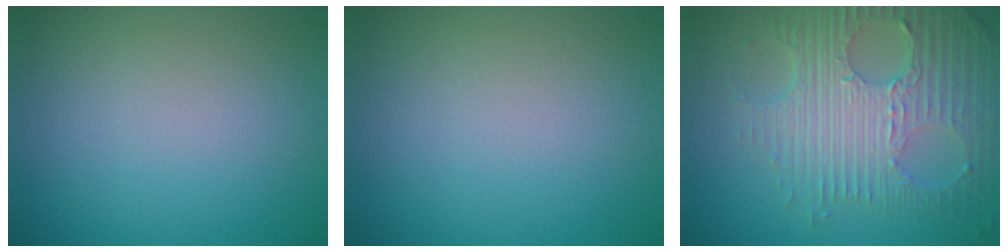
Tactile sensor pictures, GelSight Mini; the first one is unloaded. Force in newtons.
{"total": 0.0}
{"total": 8.0, "press": 5.8, "slide": 5.6}